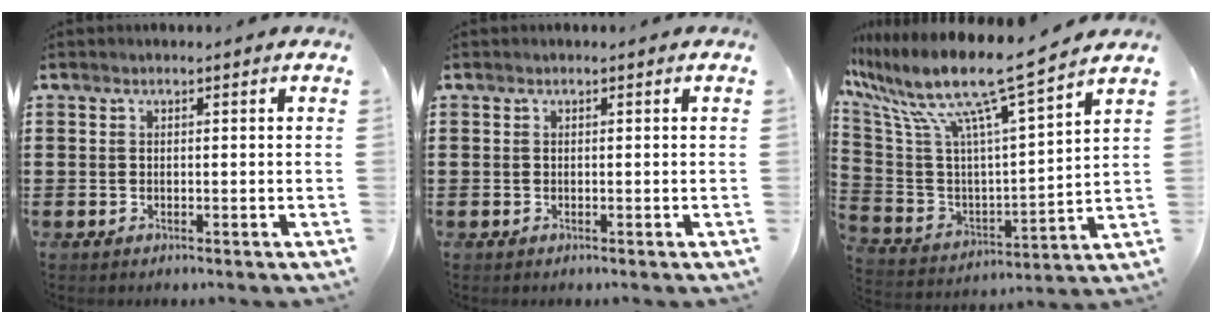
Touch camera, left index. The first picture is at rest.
{"total": 0.0}
{"total": 12.5, "force": [9.3, 1.1, 8.2], "torque": [-0.193, -0.062, 0.151]}